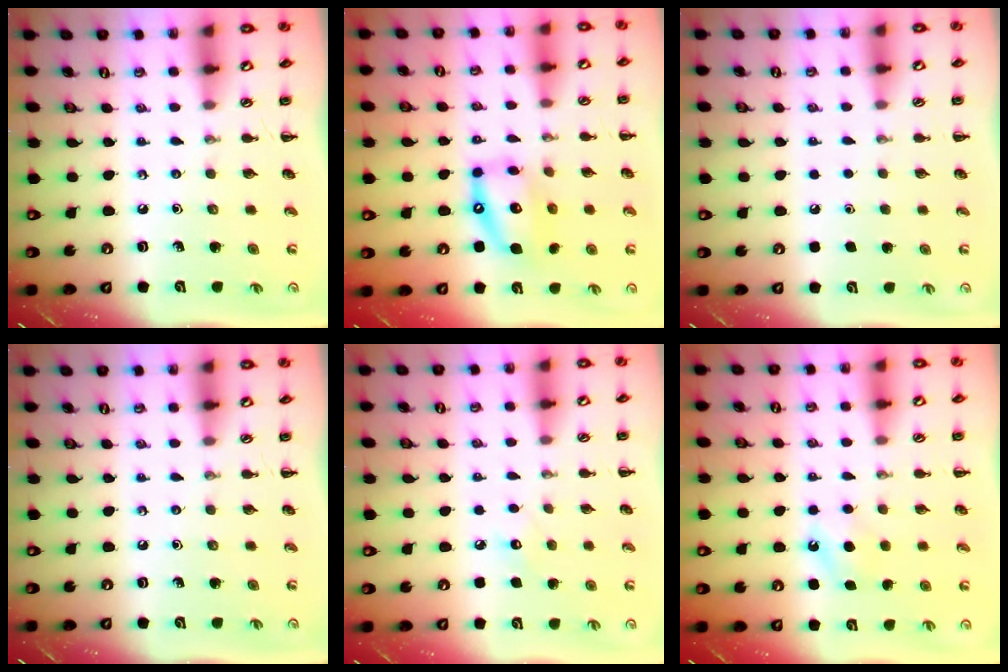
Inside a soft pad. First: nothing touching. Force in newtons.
{"total": 12.8, "press": 12.3, "slide": 3.4}
{"total": 1.7, "press": 1.7, "slide": 0.1}
{"total": 0.0}
{"total": 5.0, "press": 4.9, "slide": 1.1}
{"total": 6.2, "press": 6.0, "slide": 1.4}